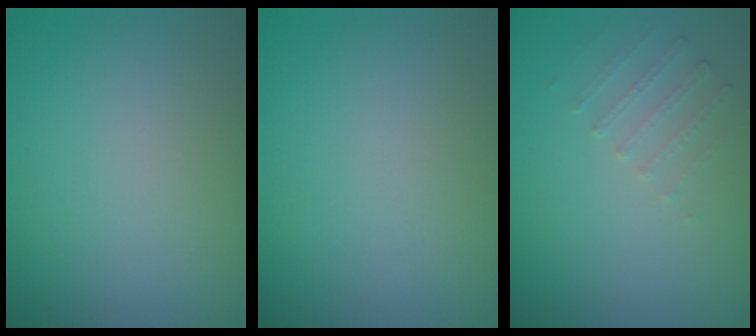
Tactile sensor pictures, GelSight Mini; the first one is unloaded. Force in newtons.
{"total": 0.0}
{"total": 1.1, "press": 0.7, "slide": 0.8}